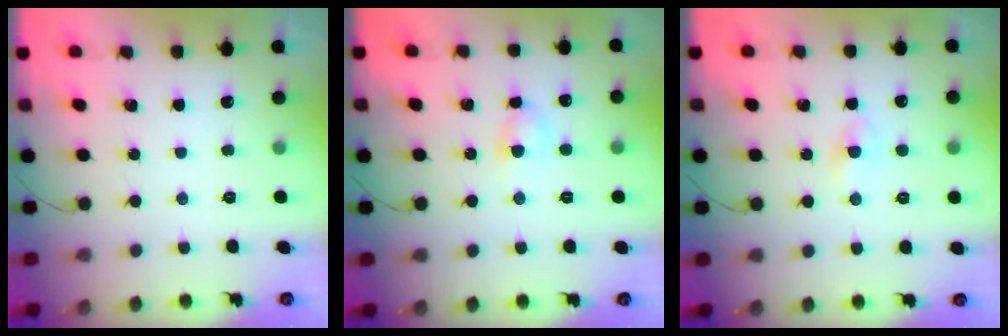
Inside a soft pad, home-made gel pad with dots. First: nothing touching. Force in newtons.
{"total": 4.5, "press": 4.2, "slide": 1.7}
{"total": 1.3, "press": 1.0, "slide": 0.8}